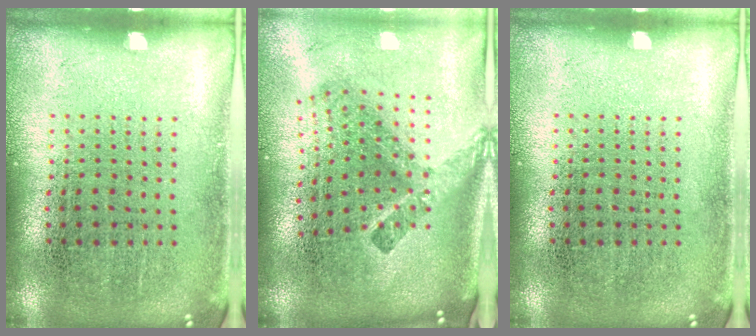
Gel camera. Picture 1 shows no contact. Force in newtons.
{"total": 2.6, "press": 1.6, "slide": 2.1}
{"total": 0.0}